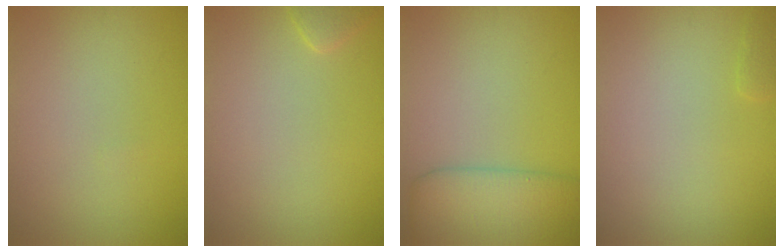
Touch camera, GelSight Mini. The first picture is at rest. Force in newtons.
{"total": 1.1, "press": 1.1, "slide": 0.1}
{"total": 5.5, "press": 5.5, "slide": 0.1}
{"total": 0.7, "press": 0.7, "slide": 0.0}